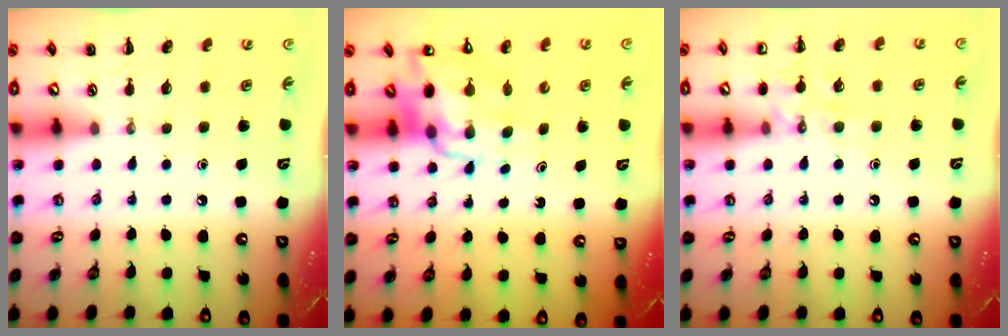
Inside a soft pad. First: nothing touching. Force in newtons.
{"total": 12.4, "press": 11.8, "slide": 3.9}
{"total": 8.6, "press": 8.5, "slide": 1.3}